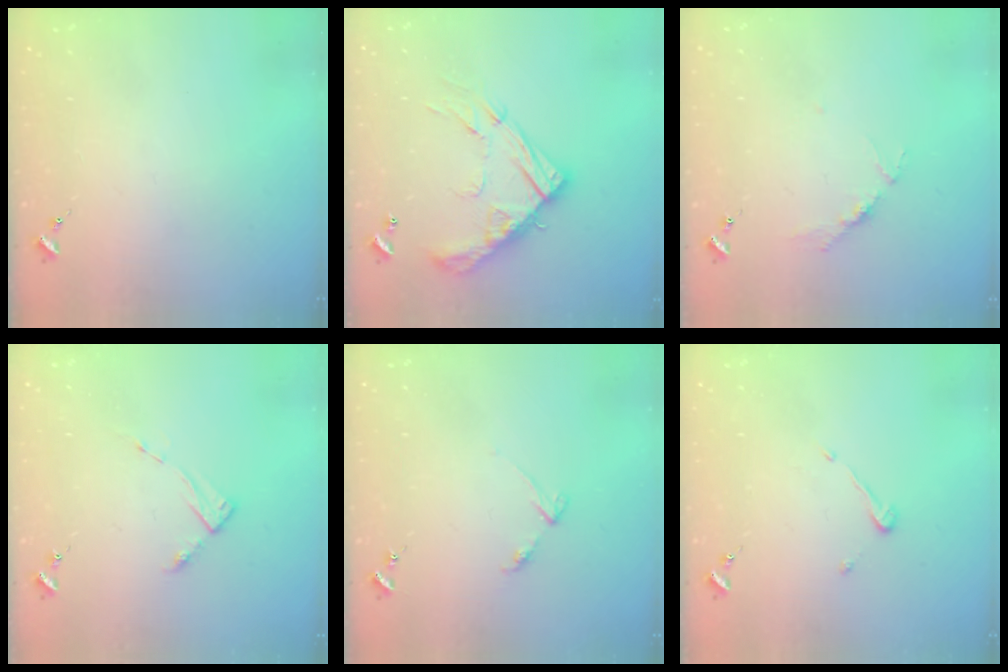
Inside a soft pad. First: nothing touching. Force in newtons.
{"total": 17.3, "press": 17.3, "slide": 1.4}
{"total": 3.9, "press": 3.8, "slide": 0.5}
{"total": 2.8, "press": 2.8, "slide": 0.4}
{"total": 3.6, "press": 3.5, "slide": 0.4}
{"total": 3.6, "press": 3.6, "slide": 0.2}